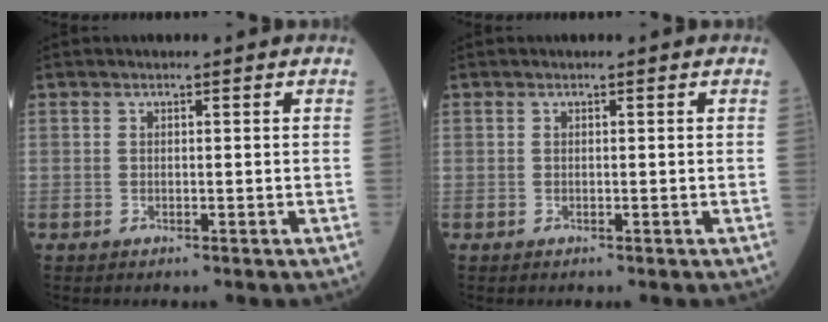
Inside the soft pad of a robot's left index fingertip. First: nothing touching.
{"total": 0.0}